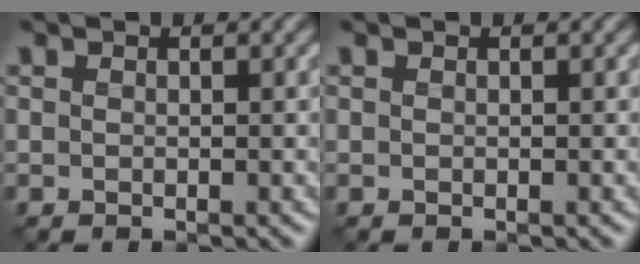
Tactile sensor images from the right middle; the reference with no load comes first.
{"total": 0.0}